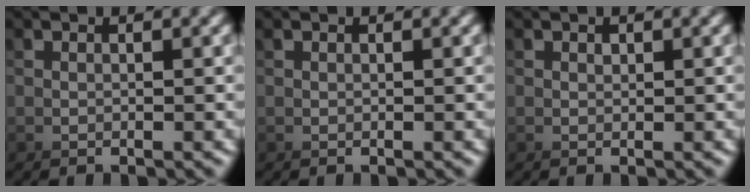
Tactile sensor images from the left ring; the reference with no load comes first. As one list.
[{"total": 0.0}, {"total": 0.9, "force": [0.2, 0.8, -0.1], "torque": [0.006, -0.001, 0.003]}]